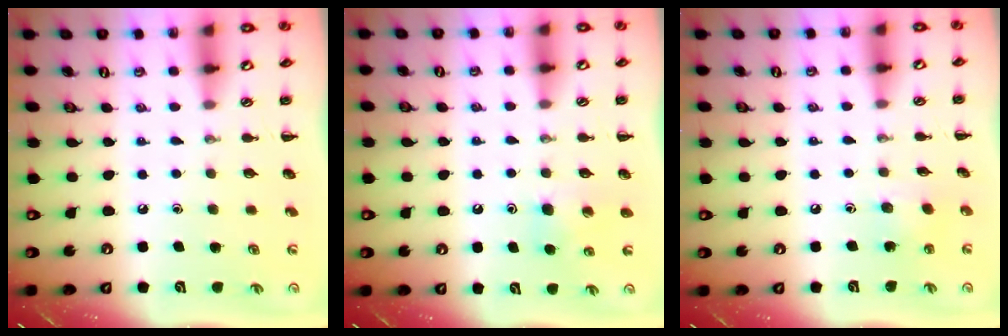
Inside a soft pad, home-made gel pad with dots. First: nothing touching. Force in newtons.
{"total": 4.7, "press": 4.5, "slide": 1.2}
{"total": 3.5, "press": 3.5, "slide": 0.5}